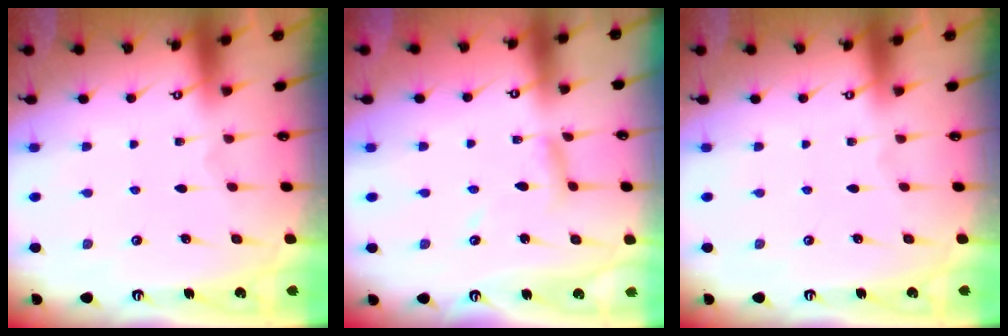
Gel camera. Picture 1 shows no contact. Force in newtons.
{"total": 6.6, "press": 6.6, "slide": 0.5}
{"total": 0.0}